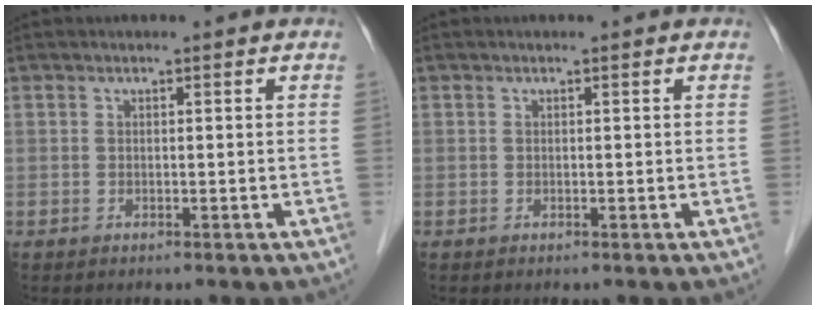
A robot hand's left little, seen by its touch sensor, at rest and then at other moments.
{"total": 0.0}